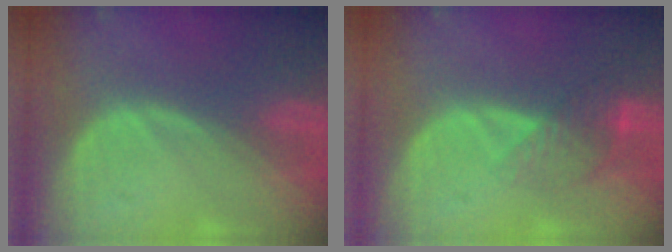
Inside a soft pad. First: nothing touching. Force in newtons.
{"total": 4.4, "press": 3.8, "slide": 2.1}